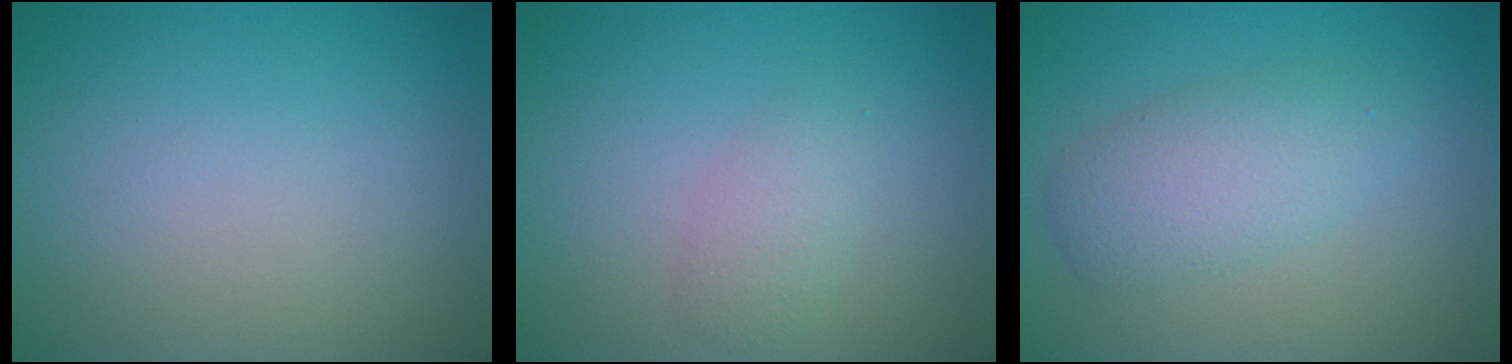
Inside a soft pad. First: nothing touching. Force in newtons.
{"total": 1.8, "press": 1.8, "slide": 0.1}
{"total": 3.8, "press": 3.8, "slide": 0.2}